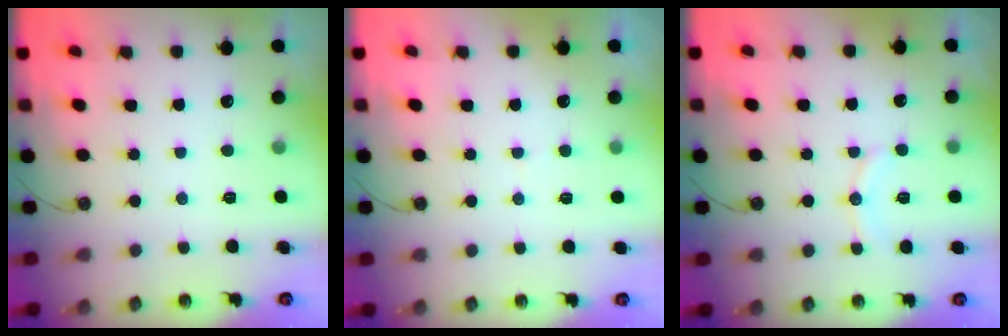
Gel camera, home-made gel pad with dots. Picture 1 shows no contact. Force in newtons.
{"total": 2.8, "press": 2.6, "slide": 1.1}
{"total": 7.2, "press": 6.9, "slide": 2.0}